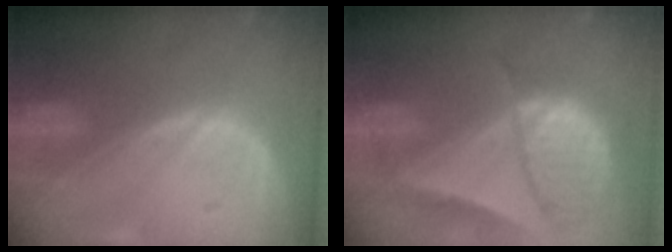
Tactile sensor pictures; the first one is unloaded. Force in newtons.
{"total": 9.8, "press": 8.2, "slide": 5.3}